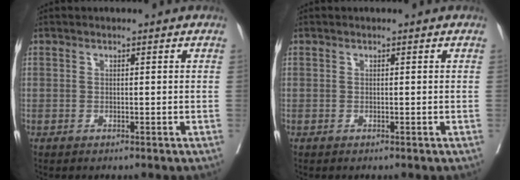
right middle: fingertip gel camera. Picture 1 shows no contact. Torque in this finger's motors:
{"motor_torque": [-0.14, 0.03, -0.02, 0.00]}